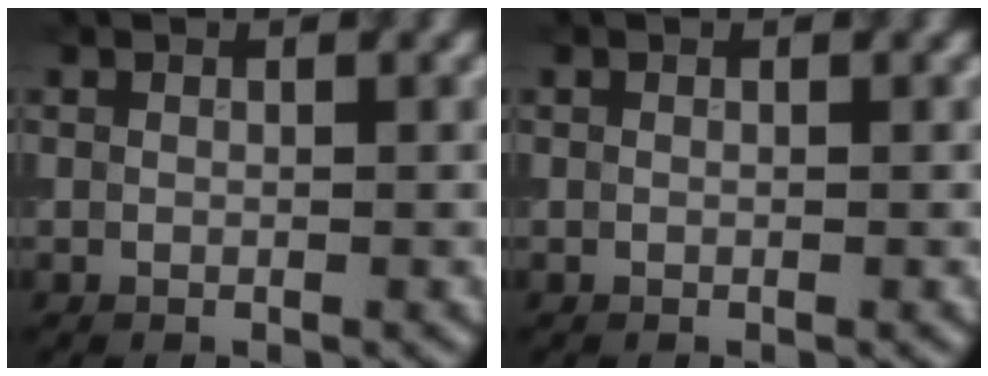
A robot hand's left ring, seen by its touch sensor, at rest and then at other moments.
{"total": 0.0}